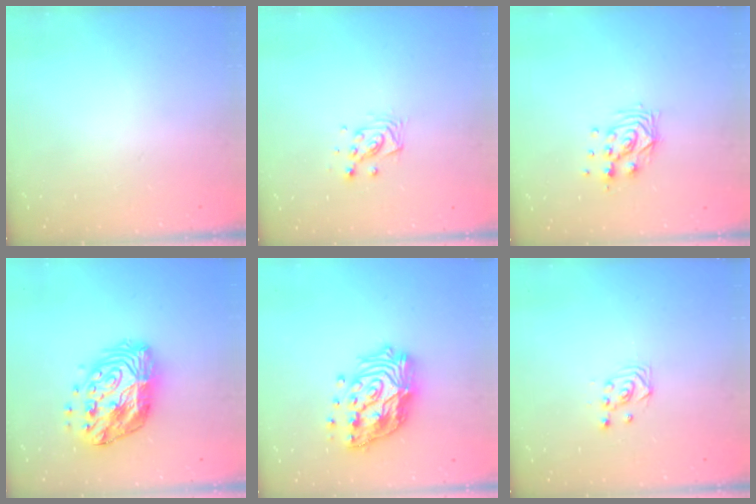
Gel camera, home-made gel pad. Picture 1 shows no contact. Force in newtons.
{"total": 6.3, "press": 6.3, "slide": 0.3}
{"total": 9.5, "press": 9.5, "slide": 0.7}
{"total": 15.8, "press": 15.7, "slide": 1.3}
{"total": 19.2, "press": 19.1, "slide": 1.9}
{"total": 3.4, "press": 3.4, "slide": 0.5}